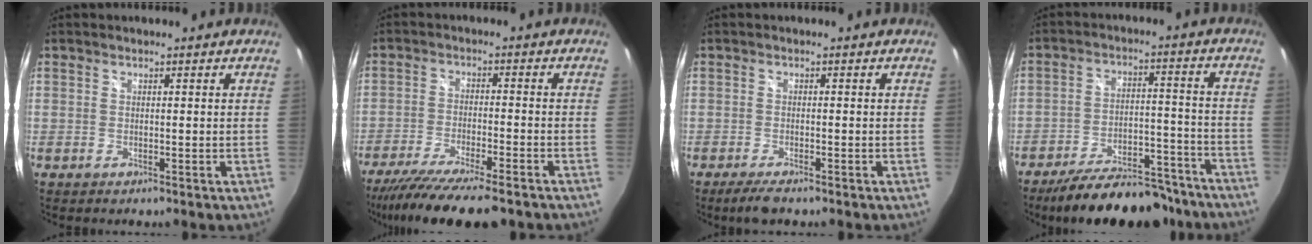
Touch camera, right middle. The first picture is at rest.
{"total": 15.1, "force": [-12.6, 1.7, 8.1], "torque": [-0.164, -0.041, -0.204]}
{"total": 3.5, "force": [-2.7, 0.6, 2.1], "torque": [-0.052, -0.012, -0.049]}
{"total": 19.8, "force": [-16.9, 6.1, 8.4], "torque": [-0.146, 0.009, -0.223]}